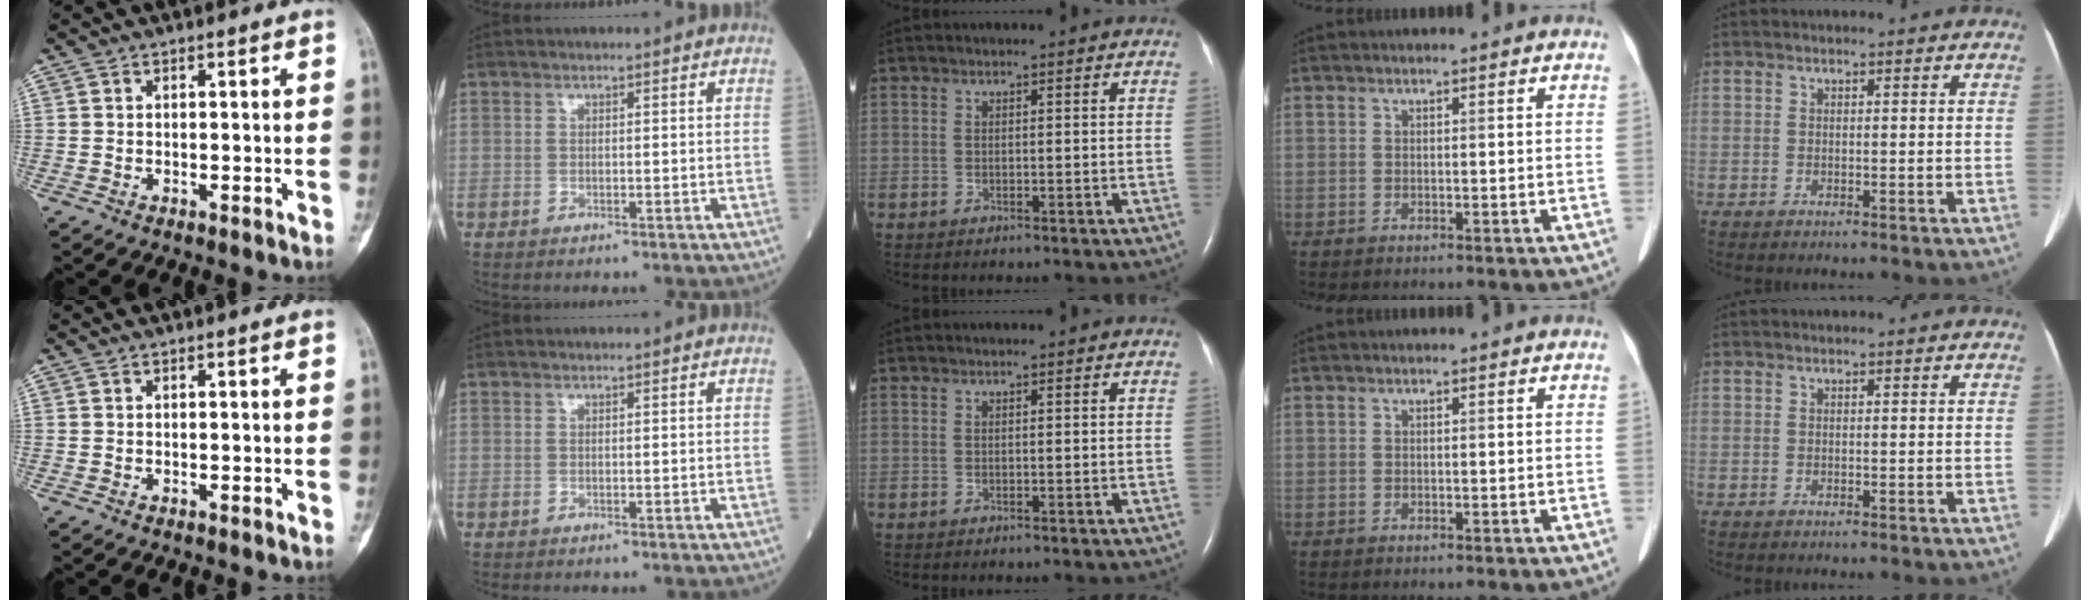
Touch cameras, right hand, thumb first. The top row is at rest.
{}